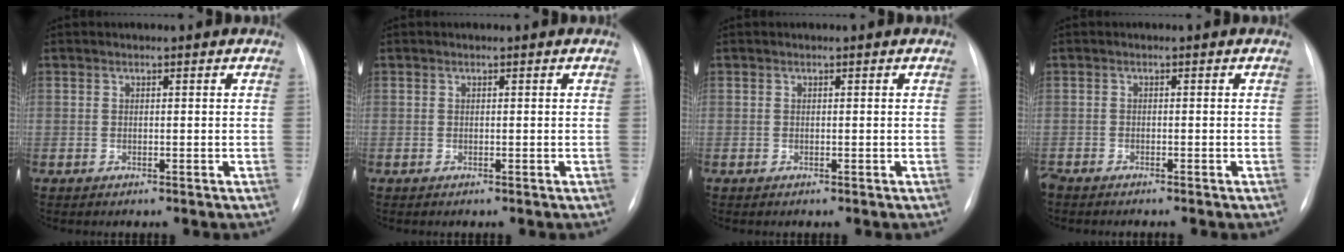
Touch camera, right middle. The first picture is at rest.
{"total": 0.0}
{"total": 0.0}
{"total": 2.3, "force": [-2.1, 0.3, 0.8], "torque": [-0.014, -0.006, -0.035]}